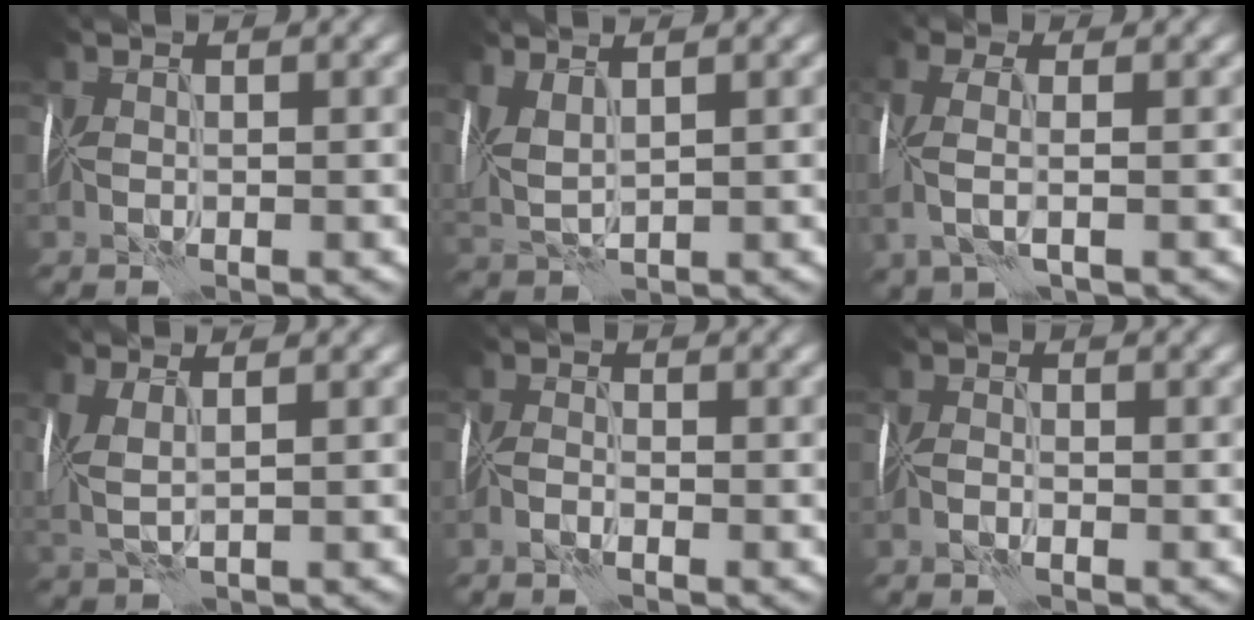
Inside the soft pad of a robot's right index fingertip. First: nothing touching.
{"total": 3.6, "force": [1.8, 1.4, 2.8], "torque": [-0.076, 0.012, 0.042]}
{"total": 3.7, "force": [-0.1, 1.2, 3.5], "torque": [-0.095, 0.000, -0.010]}
{"total": 3.6, "force": [1.1, 1.3, 3.2], "torque": [-0.085, 0.003, 0.025]}
{"total": 1.3, "force": [-1.1, 0.1, 0.6], "torque": [-0.018, 0.001, -0.029]}
{"total": 1.0, "force": [-0.9, 0.0, 0.4], "torque": [-0.011, 0.001, -0.022]}